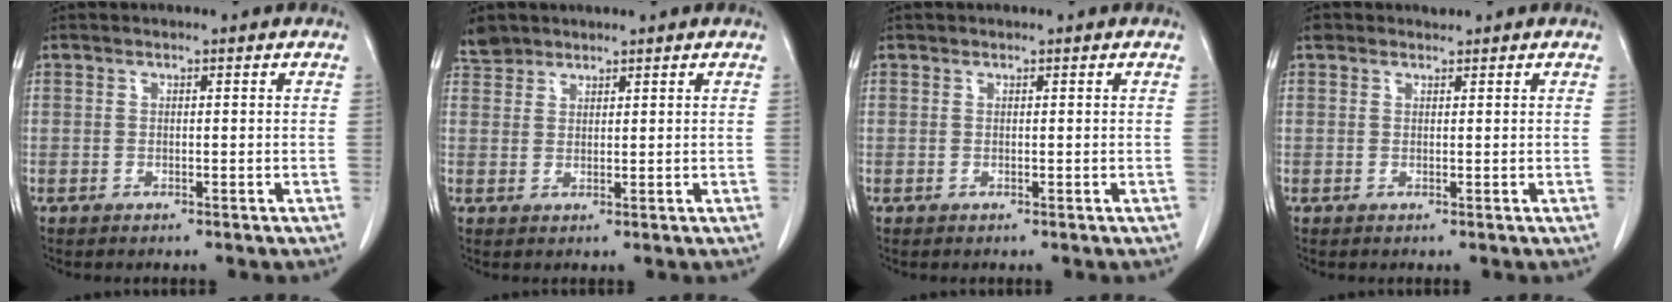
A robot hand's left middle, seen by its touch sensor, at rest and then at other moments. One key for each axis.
{"total": 2.9, "fx": 2.6, "fy": 1.2, "fz": 0.0, "tx": -0.005, "ty": 0.008, "tz": 0.050}
{"total": 0.0}
{"total": 1.1, "fx": 0.9, "fy": 0.5, "fz": -0.1, "tx": -0.003, "ty": 0.010, "tz": 0.016}